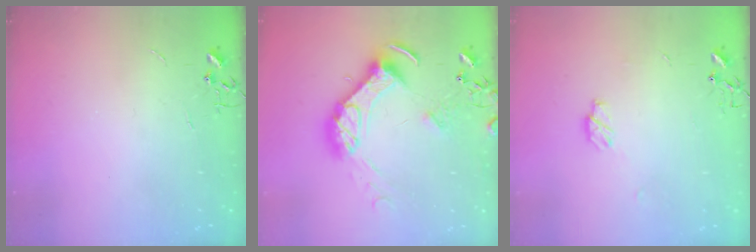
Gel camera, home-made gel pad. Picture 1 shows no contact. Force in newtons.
{"total": 16.1, "press": 16.0, "slide": 1.9}
{"total": 4.9, "press": 4.9, "slide": 0.3}